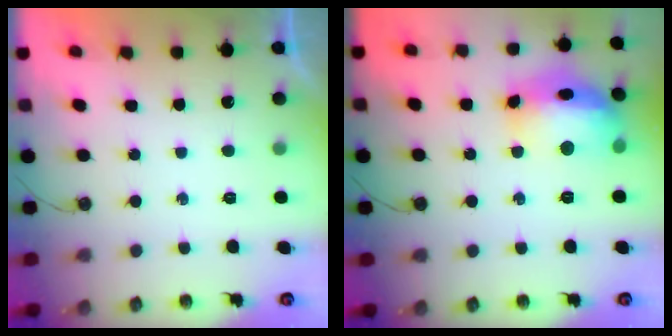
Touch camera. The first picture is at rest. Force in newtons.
{"total": 16.7, "press": 16.5, "slide": 2.0}